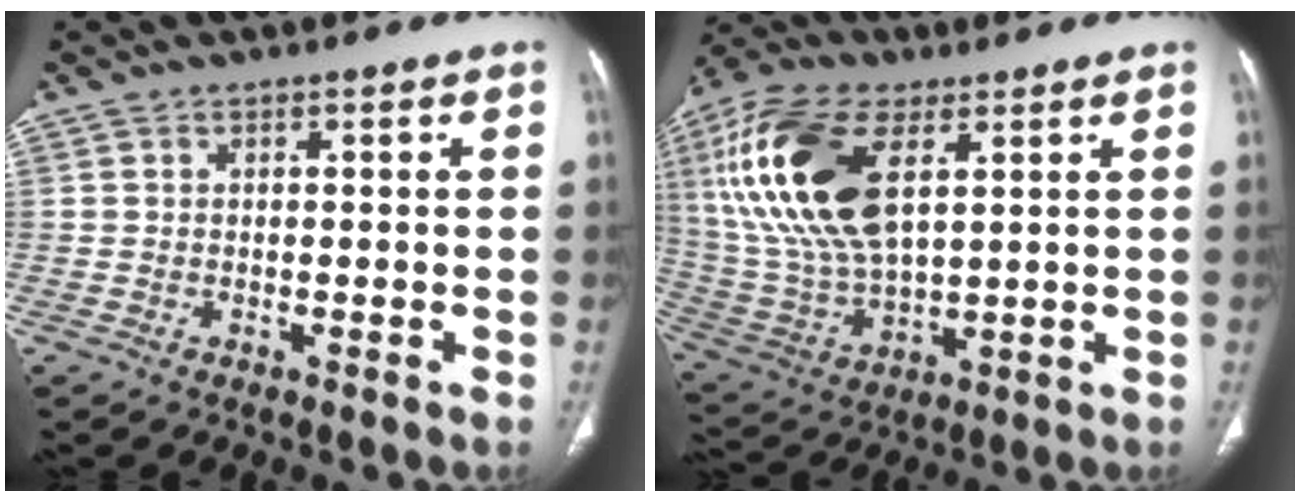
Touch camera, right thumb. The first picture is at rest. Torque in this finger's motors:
{"motor_torque": [-0.79, 2.40, 2.04, 0.73, 0.57]}